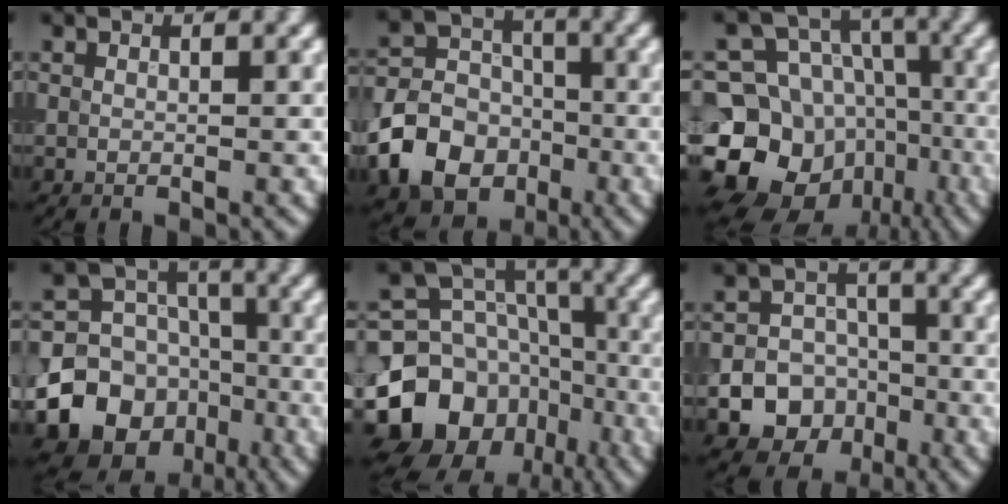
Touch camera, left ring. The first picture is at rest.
{"total": 8.7, "force": [-3.6, 6.9, 4.1], "torque": [-0.065, -0.007, -0.084]}
{"total": 14.9, "force": [-5.4, 12.4, 6.3], "torque": [-0.150, -0.010, -0.095]}
{"total": 18.1, "force": [-7.4, 15.9, 4.4], "torque": [-0.093, -0.056, -0.128]}
{"total": 13.0, "force": [-5.7, 10.3, 5.4], "torque": [-0.113, 0.014, -0.116]}
{"total": 11.2, "force": [-4.3, 10.1, 2.4], "torque": [-0.032, -0.034, -0.078]}